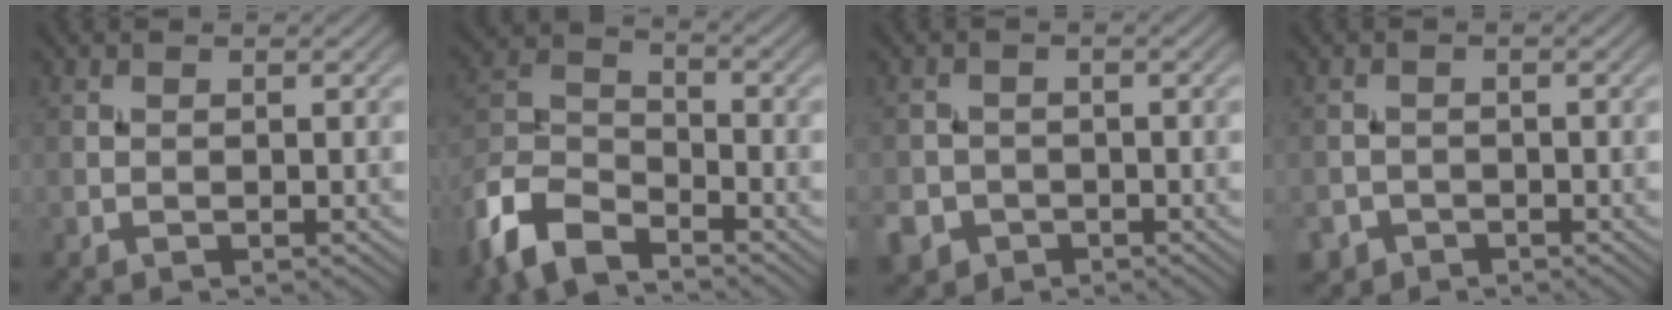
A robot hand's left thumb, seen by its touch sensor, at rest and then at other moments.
{"total": 9.5, "force": [-7.1, 3.8, 5.0], "torque": [-0.114, -0.008, -0.163]}
{"total": 4.1, "force": [-2.2, 3.3, 1.0], "torque": [-0.025, -0.004, -0.047]}
{"total": 1.9, "force": [-1.4, 1.3, 0.2], "torque": [-0.003, -0.005, -0.030]}